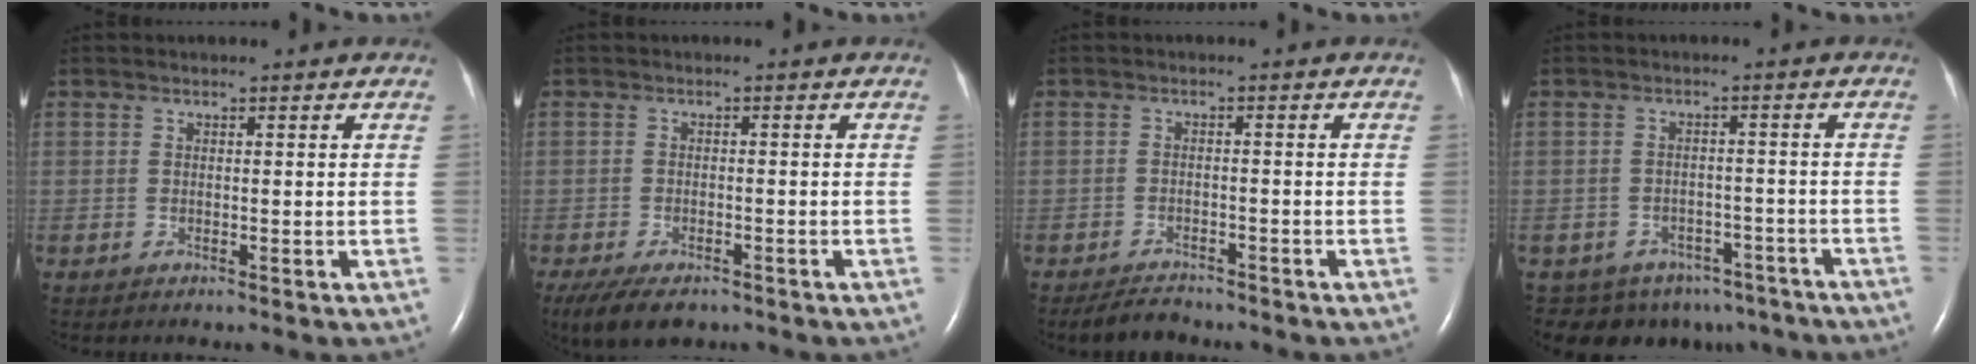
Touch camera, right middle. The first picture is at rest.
{"total": 7.4, "force": [-5.3, 3.1, 4.0], "torque": [-0.068, -0.009, -0.082]}
{"total": 3.5, "force": [-3.3, 1.0, 0.9], "torque": [-0.023, -0.009, -0.055]}
{"total": 10.9, "force": [-8.2, 6.9, 2.4], "torque": [-0.030, 0.016, -0.089]}